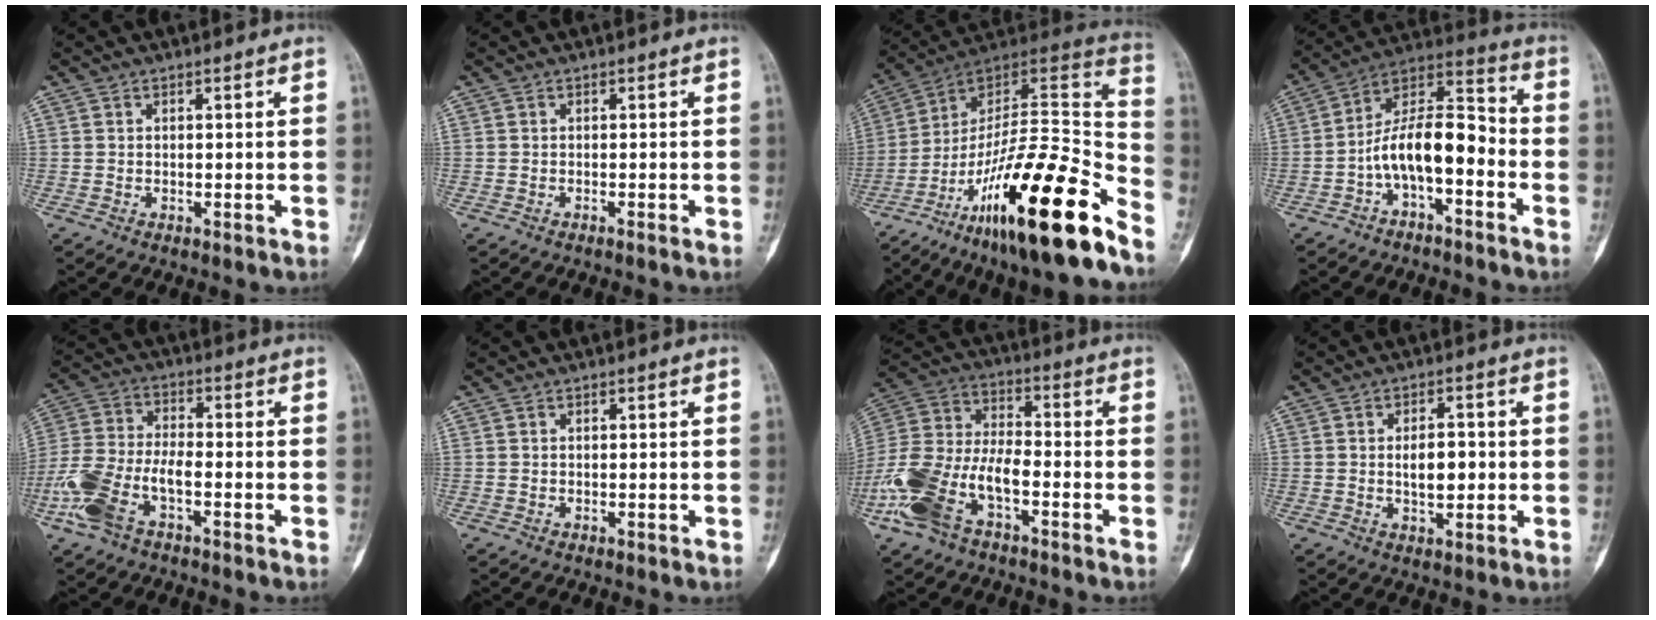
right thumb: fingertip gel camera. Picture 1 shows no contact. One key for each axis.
{"total": 0.7, "fx": -0.5, "fy": -0.2, "fz": 0.4, "tx": -0.006, "ty": 0.009, "tz": -0.009}
{"total": 30.3, "fx": -19.2, "fy": 5.6, "fz": 22.8, "tx": -0.312, "ty": 0.080, "tz": -0.315}
{"total": 12.5, "fx": -3.9, "fy": 5.5, "fz": 10.5, "tx": -0.176, "ty": 0.073, "tz": -0.078}
{"total": 11.7, "fx": -5.1, "fy": 5.6, "fz": 8.9, "tx": -0.204, "ty": 0.027, "tz": -0.103}
{"total": 0.0}
{"total": 16.6, "fx": -7.4, "fy": 8.1, "fz": 12.4, "tx": -0.271, "ty": 0.037, "tz": -0.148}
{"total": 5.4, "fx": -0.1, "fy": 2.8, "fz": 4.6, "tx": -0.060, "ty": 0.005, "tz": 0.000}